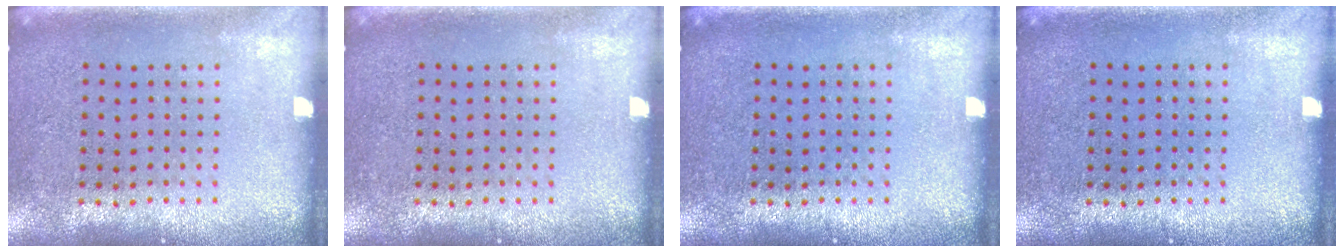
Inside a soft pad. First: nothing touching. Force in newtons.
{"total": 0.0}
{"total": 0.0}
{"total": 0.0}